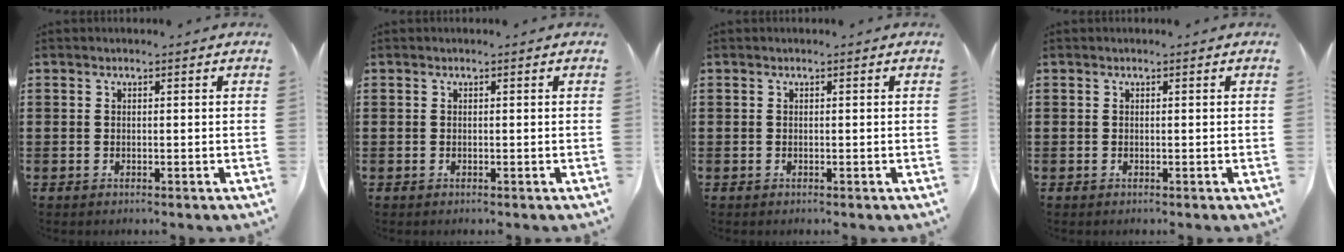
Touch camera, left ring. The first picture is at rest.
{"total": 0.0}
{"total": 0.0}
{"total": 0.0}